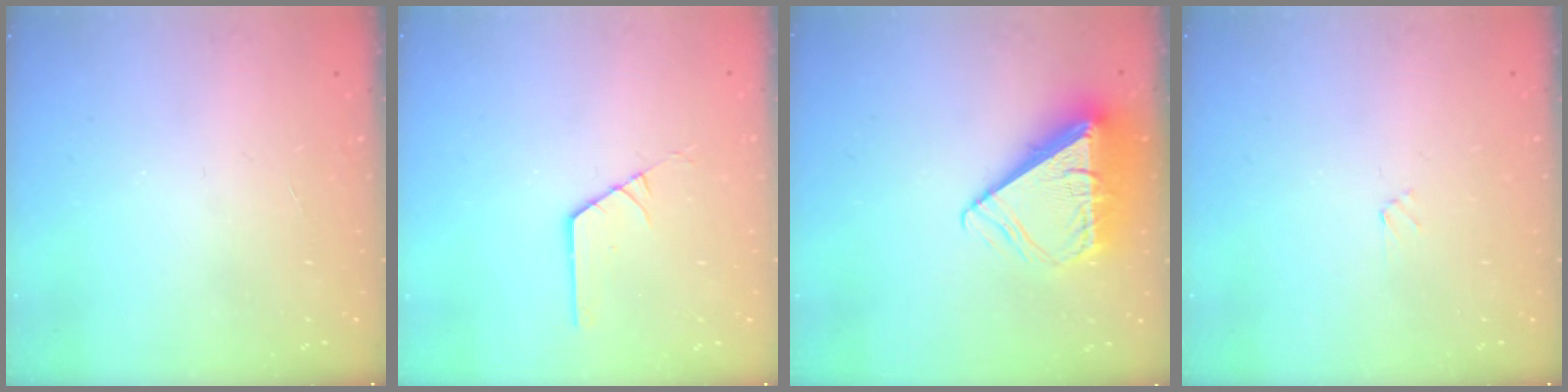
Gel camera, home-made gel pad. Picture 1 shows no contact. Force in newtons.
{"total": 1.3, "press": 1.3, "slide": 0.1}
{"total": 11.2, "press": 11.1, "slide": 1.4}
{"total": 1.9, "press": 1.9, "slide": 0.2}